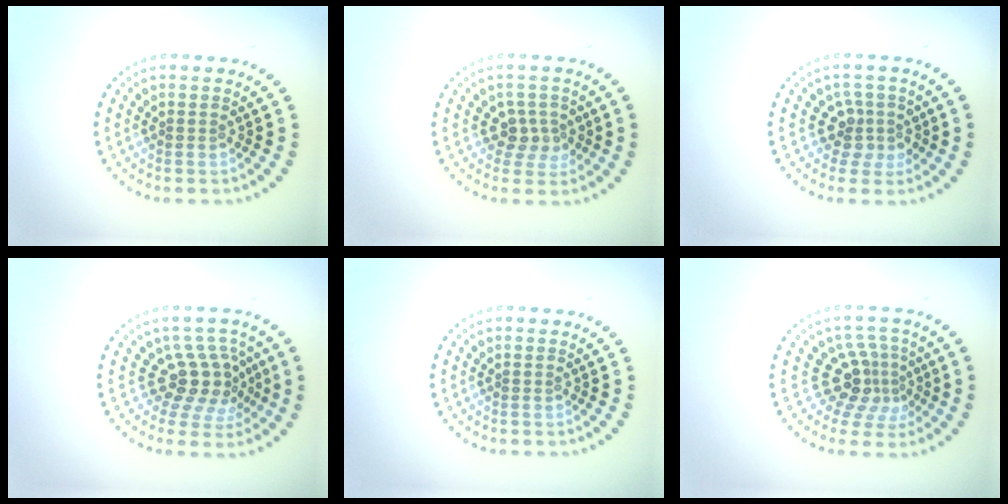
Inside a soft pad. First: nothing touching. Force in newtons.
{"total": 2.4, "press": 2.2, "slide": 1.1}
{"total": 2.6, "press": 2.0, "slide": 1.7}
{"total": 3.9, "press": 2.8, "slide": 2.7}
{"total": 0.0}
{"total": 3.8, "press": 2.6, "slide": 2.8}